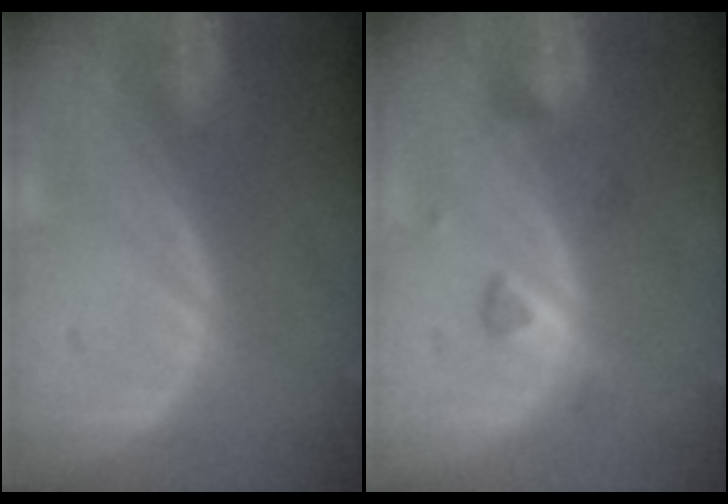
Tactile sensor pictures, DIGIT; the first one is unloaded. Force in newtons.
{"total": 3.0, "press": 2.8, "slide": 0.9}